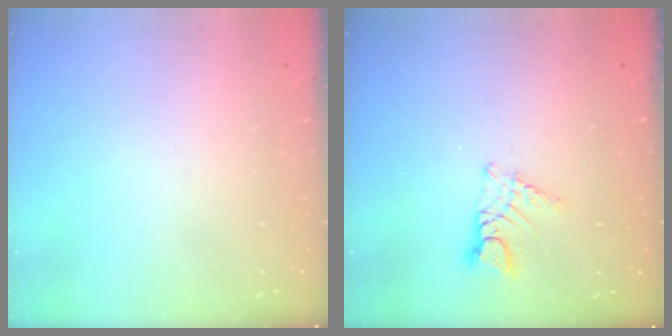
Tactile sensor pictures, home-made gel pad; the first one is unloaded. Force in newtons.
{"total": 4.9, "press": 4.8, "slide": 0.4}